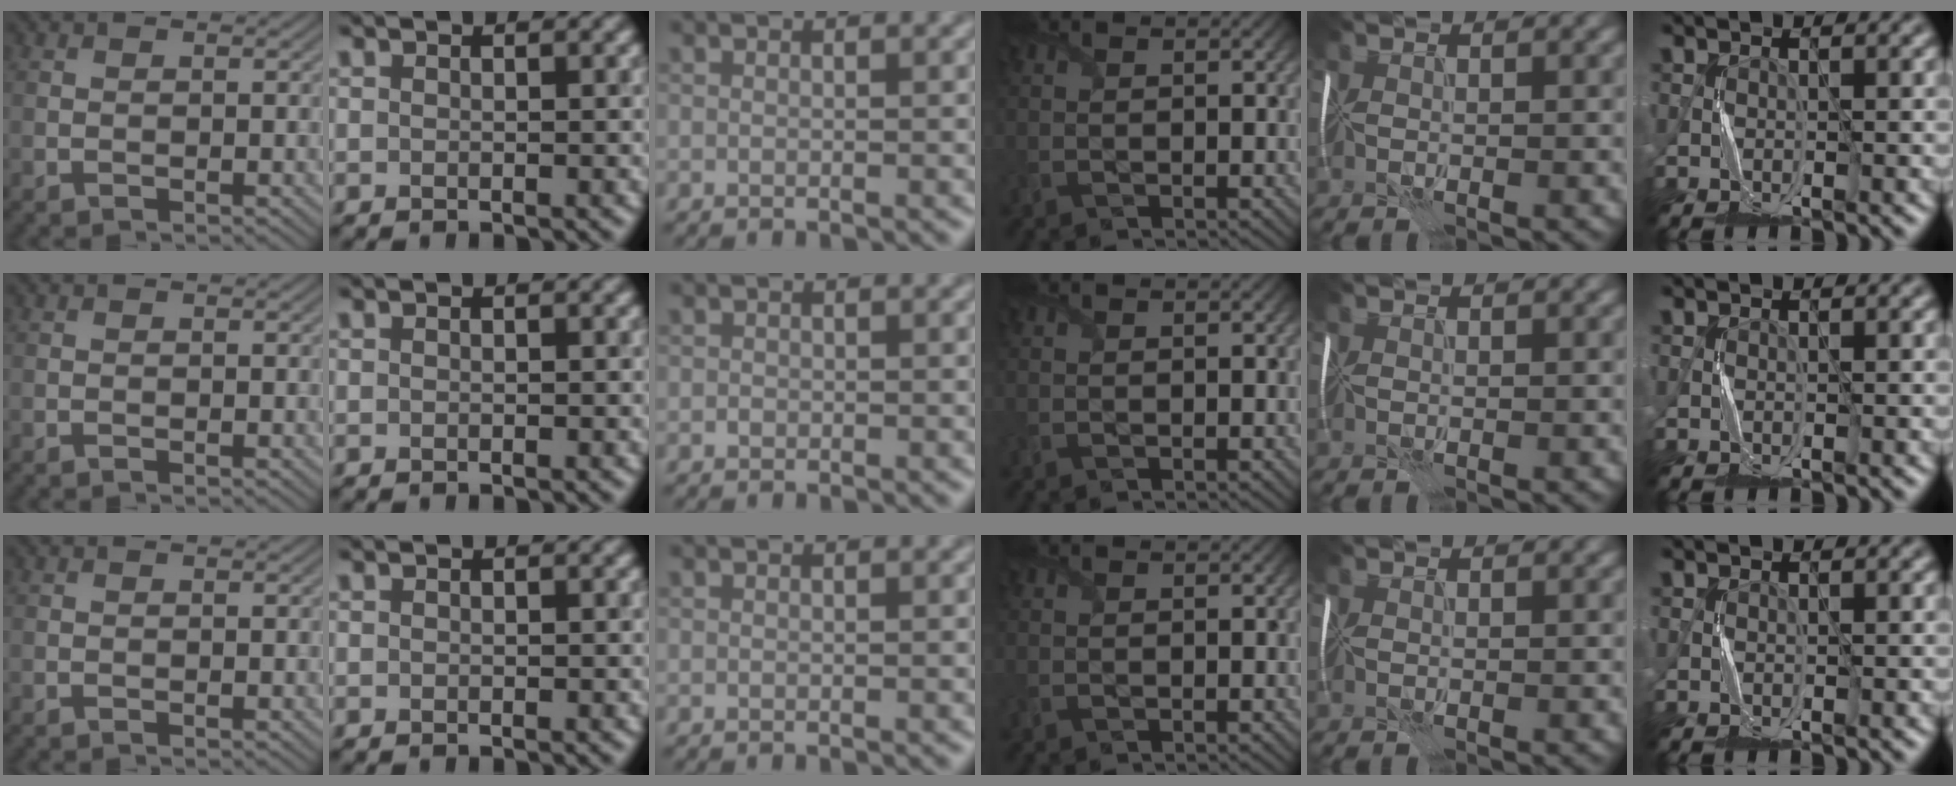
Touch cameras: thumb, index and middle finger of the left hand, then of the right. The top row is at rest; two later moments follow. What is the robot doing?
{"motion": "fold", "object": "plastic wrap"}